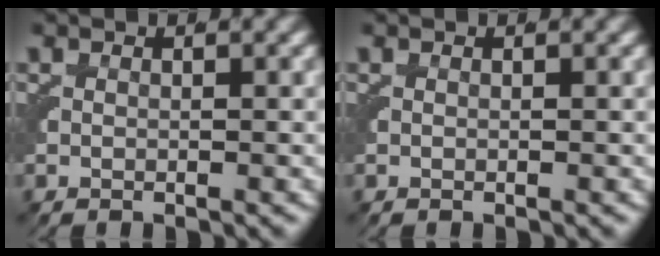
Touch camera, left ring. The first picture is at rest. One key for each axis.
{"total": 0.0}